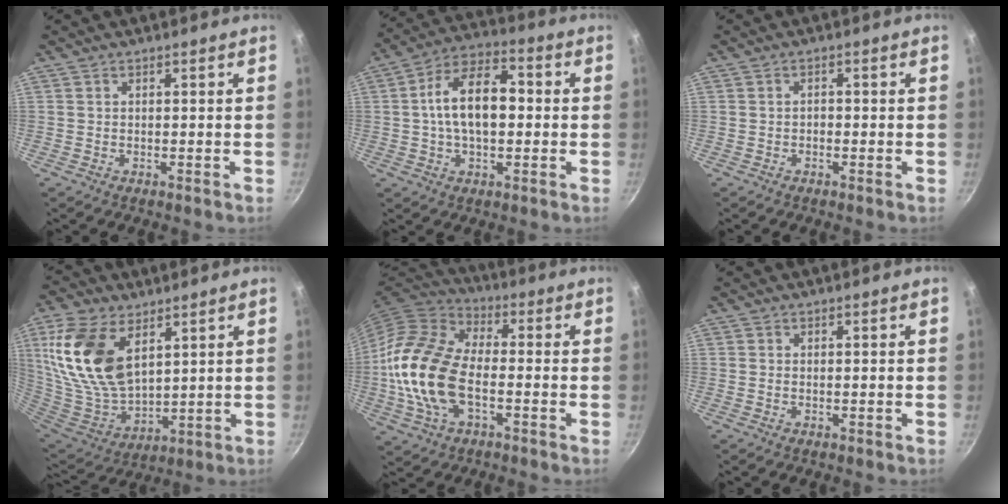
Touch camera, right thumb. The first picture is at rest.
{"total": 13.8, "force": [0.4, 7.9, 11.3], "torque": [-0.166, 0.037, -0.005]}
{"total": 1.0, "force": [-0.4, 0.7, 0.6], "torque": [-0.009, 0.006, -0.007]}
{"total": 19.5, "force": [7.7, 11.4, 13.9], "torque": [-0.269, -0.038, 0.161]}
{"total": 18.3, "force": [-3.1, 10.6, 14.6], "torque": [-0.277, 0.029, -0.073]}
{"total": 0.0}